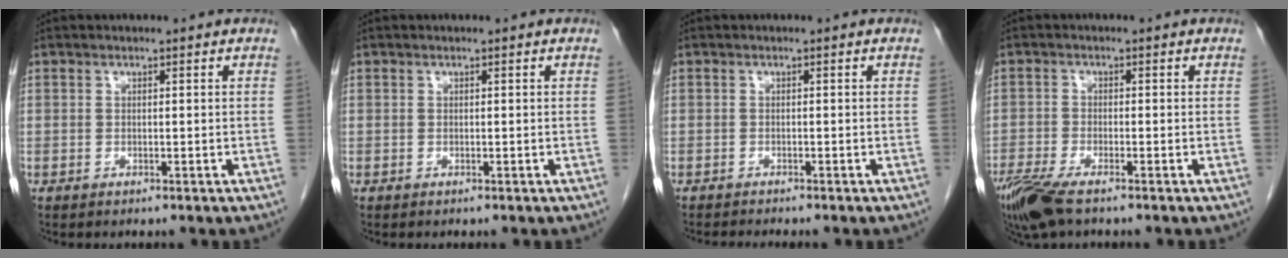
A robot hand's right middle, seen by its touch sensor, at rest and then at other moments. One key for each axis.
{"total": 0.0}
{"total": 2.2, "fx": -2.1, "fy": -0.2, "fz": 0.7, "tx": -0.009, "ty": -0.003, "tz": -0.032}
{"total": 6.6, "fx": -4.7, "fy": 1.3, "fz": 4.4, "tx": -0.089, "ty": -0.017, "tz": -0.087}